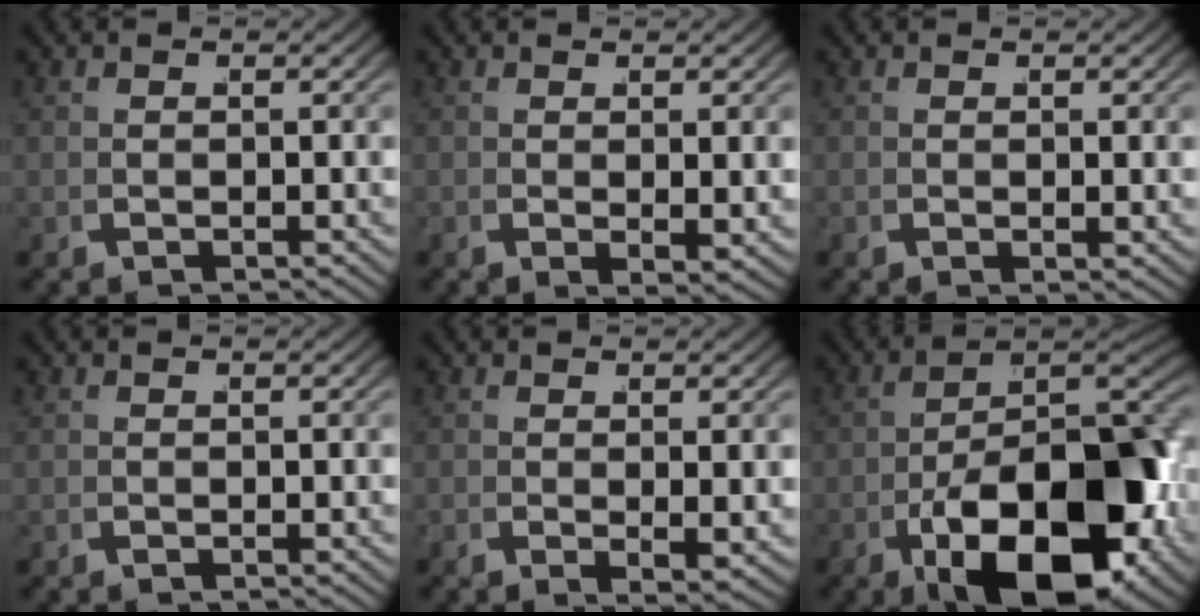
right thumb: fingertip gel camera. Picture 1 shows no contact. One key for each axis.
{"total": 1.6, "fx": 0.7, "fy": 0.5, "fz": 1.4, "tx": -0.020, "ty": -0.002, "tz": 0.012}
{"total": 0.7, "fx": 0.2, "fy": 0.3, "fz": 0.5, "tx": -0.007, "ty": 0.001, "tz": 0.001}
{"total": 0.0}
{"total": 2.0, "fx": 0.7, "fy": 0.6, "fz": 1.7, "tx": -0.028, "ty": -0.002, "tz": 0.013}
{"total": 18.1, "fx": -3.3, "fy": 9.6, "fz": 14.9, "tx": -0.249, "ty": -0.059, "tz": -0.025}